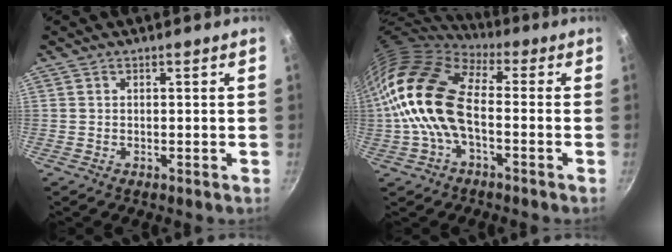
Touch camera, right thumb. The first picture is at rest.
{"total": 15.6, "force": [-1.5, 8.6, 12.9], "torque": [-0.225, 0.025, -0.039]}